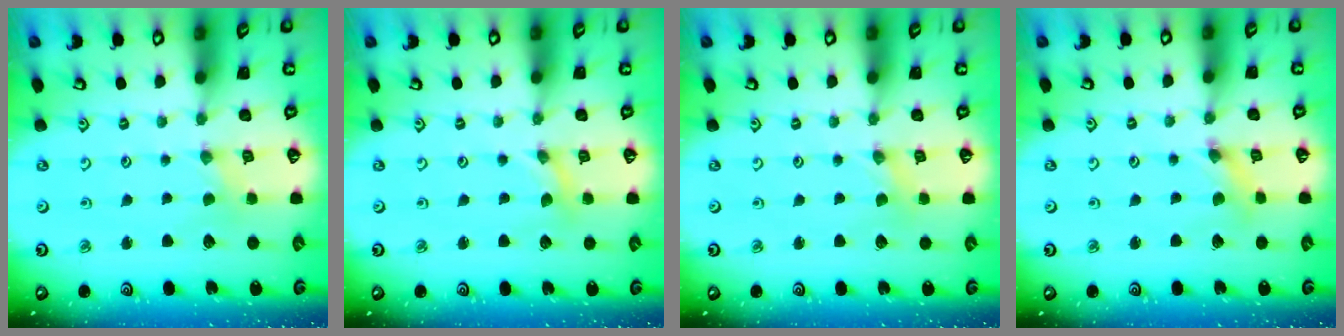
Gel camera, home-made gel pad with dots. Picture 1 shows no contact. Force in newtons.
{"total": 0.0}
{"total": 0.0}
{"total": 1.6, "press": 1.6, "slide": 0.3}